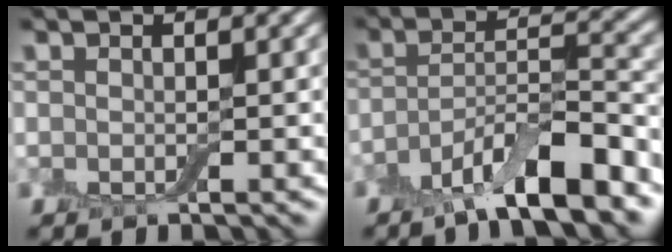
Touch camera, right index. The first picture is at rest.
{"total": 7.8, "force": [-5.0, 1.7, 5.7], "torque": [-0.092, 0.004, -0.090]}